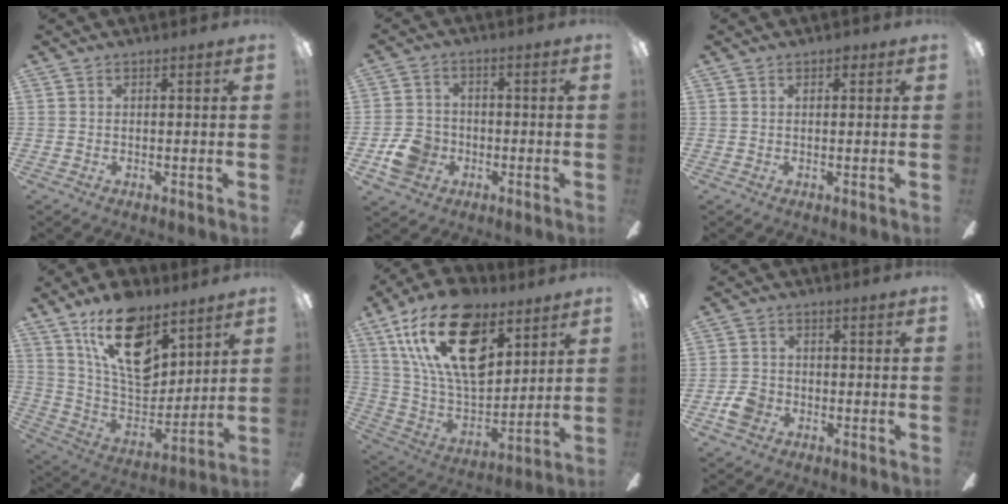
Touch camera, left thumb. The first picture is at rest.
{"total": 8.1, "force": [-2.8, 6.8, 3.4], "torque": [-0.065, 0.020, -0.052]}
{"total": 1.0, "force": [0.5, 0.7, 0.4], "torque": [0.000, 0.000, 0.006]}
{"total": 20.3, "force": [12.2, 10.6, 12.3], "torque": [-0.208, -0.069, 0.215]}
{"total": 25.8, "force": [13.1, 13.5, 17.8], "torque": [-0.336, -0.064, 0.232]}
{"total": 5.4, "force": [-2.5, 4.2, 2.4], "torque": [-0.055, 0.012, -0.046]}